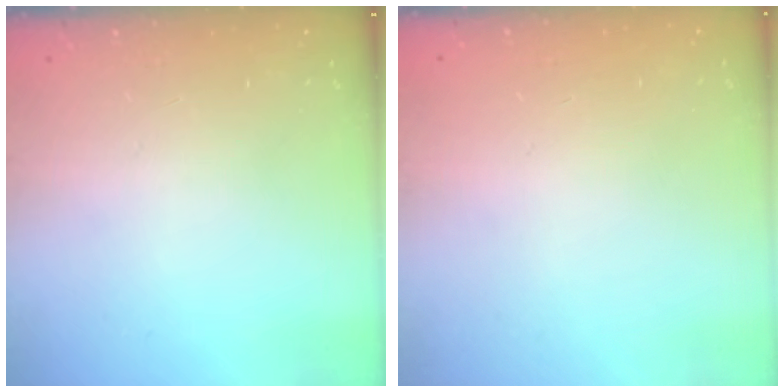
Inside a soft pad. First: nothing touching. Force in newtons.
{"total": 0.0}